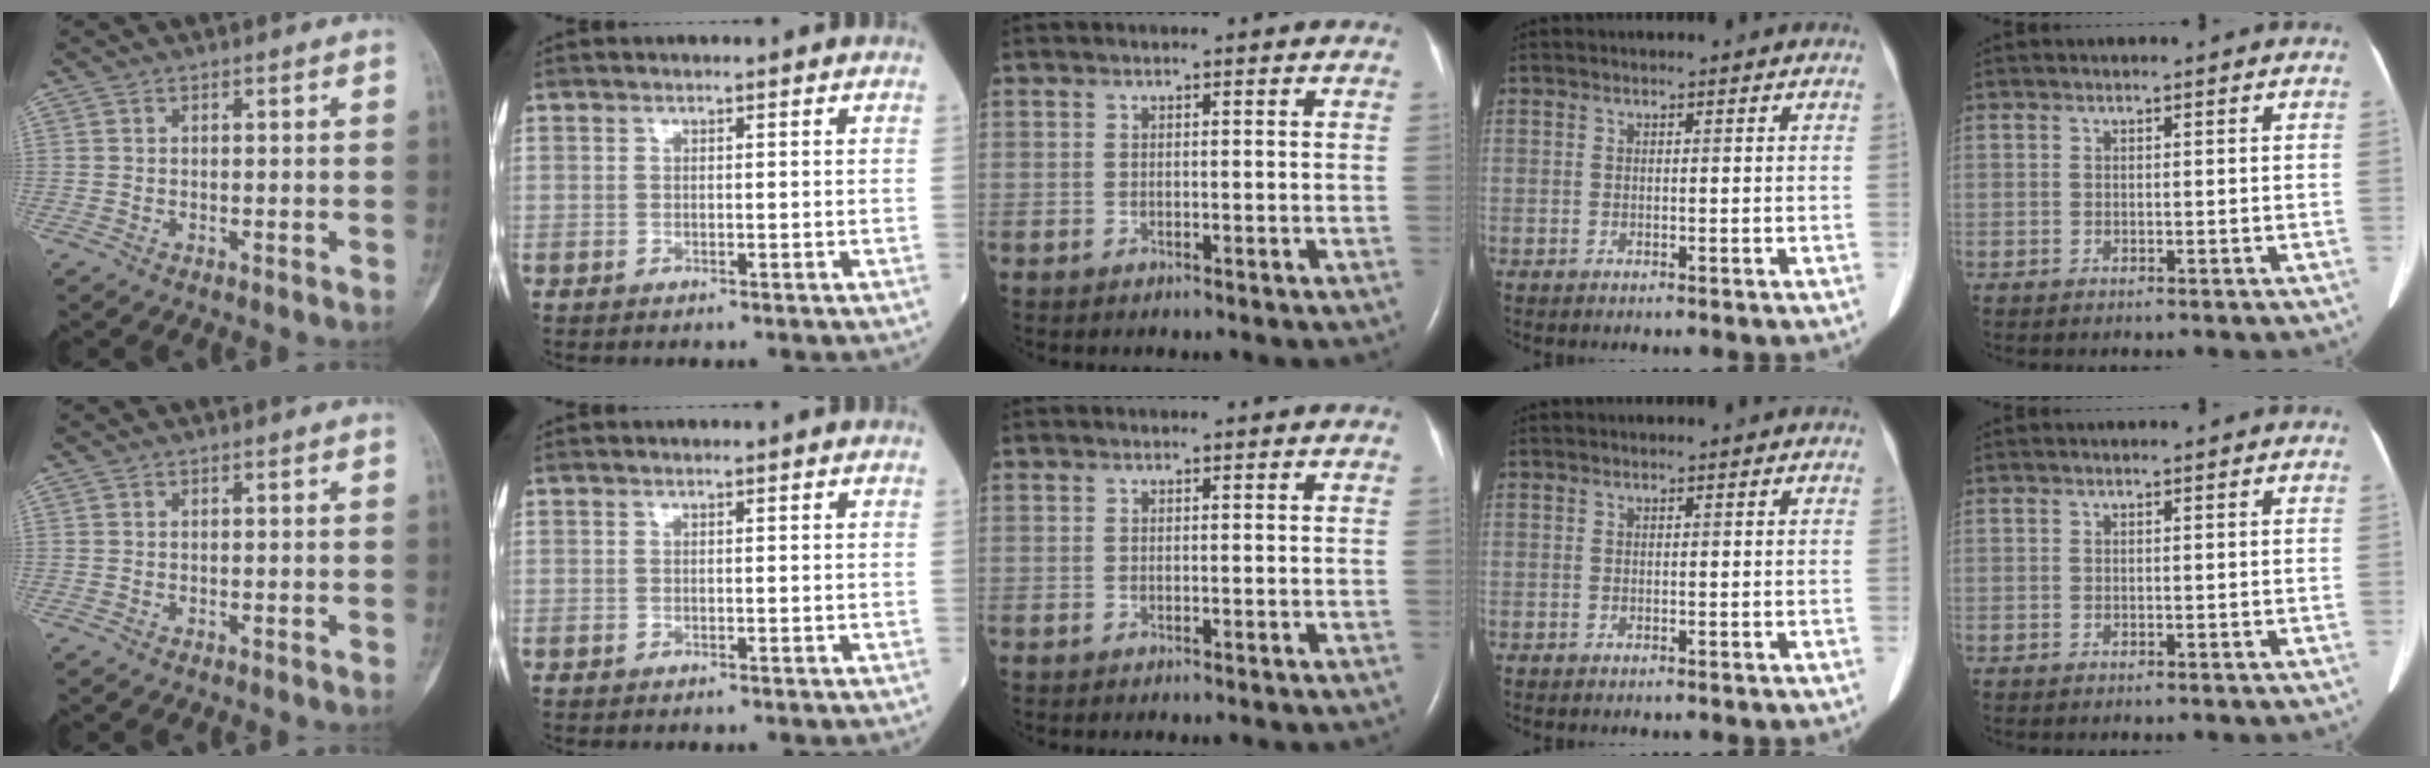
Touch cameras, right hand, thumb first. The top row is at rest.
{}